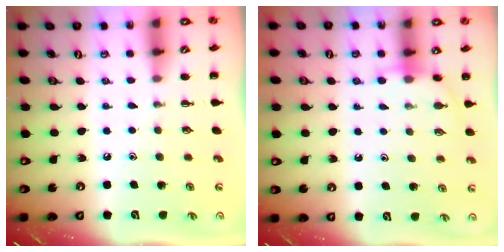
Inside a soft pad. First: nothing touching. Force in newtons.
{"total": 5.6, "press": 5.5, "slide": 1.2}